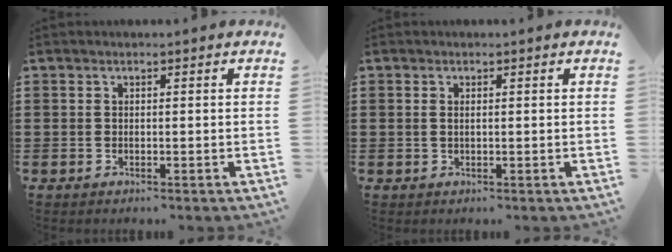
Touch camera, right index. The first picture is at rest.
{"total": 0.9, "force": [0.1, 0.4, 0.8], "torque": [-0.018, 0.002, 0.002]}